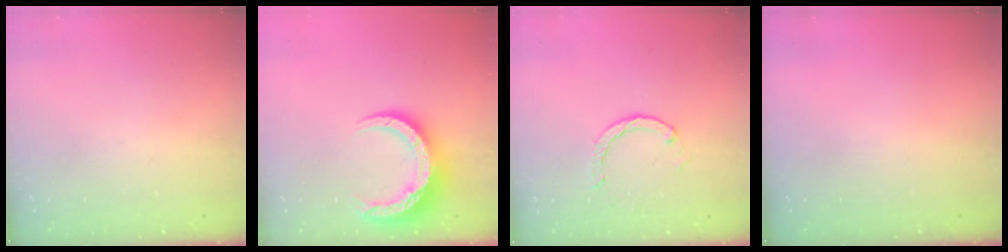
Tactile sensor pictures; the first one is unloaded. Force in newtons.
{"total": 12.0, "press": 11.9, "slide": 1.2}
{"total": 2.0, "press": 2.0, "slide": 0.2}
{"total": 0.0}